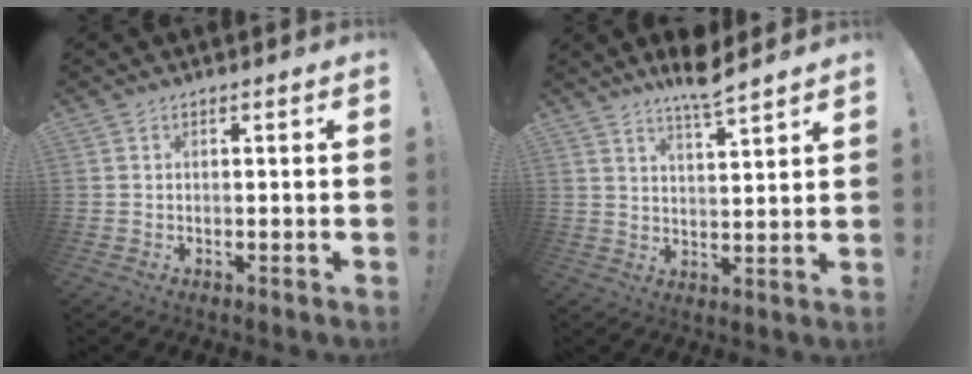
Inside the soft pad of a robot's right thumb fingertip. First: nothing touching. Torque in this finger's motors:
{"motor_torque": [-0.34, 0.28, 0.42, -0.02, 0.17]}